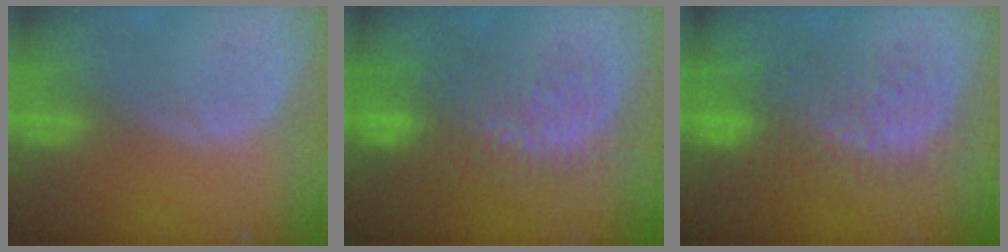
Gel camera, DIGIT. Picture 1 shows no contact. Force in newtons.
{"total": 10.4, "press": 9.5, "slide": 4.2}
{"total": 9.2, "press": 8.7, "slide": 2.7}